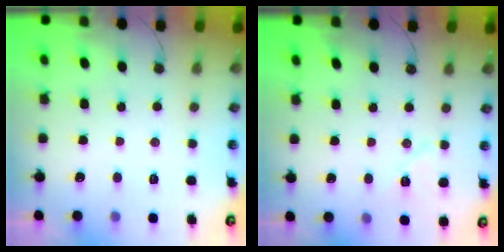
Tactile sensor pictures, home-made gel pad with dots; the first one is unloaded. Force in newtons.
{"total": 7.0, "press": 7.0, "slide": 0.8}